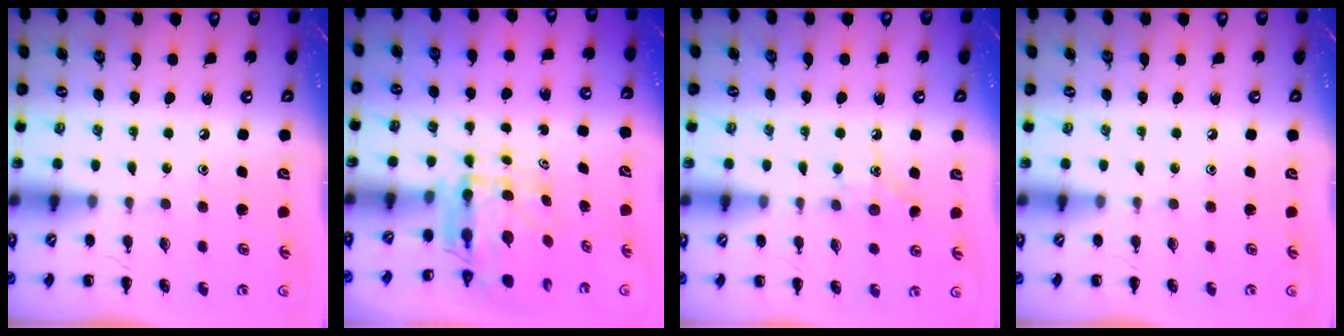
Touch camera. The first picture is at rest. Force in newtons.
{"total": 5.8, "press": 5.6, "slide": 1.6}
{"total": 5.0, "press": 4.6, "slide": 1.8}
{"total": 0.0}